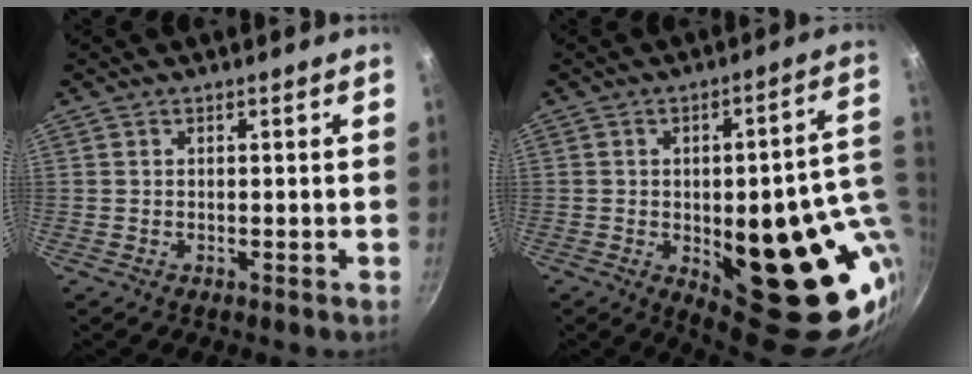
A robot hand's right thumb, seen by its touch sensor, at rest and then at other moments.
{"total": 26.5, "force": [-3.6, 10.9, 23.9], "torque": [-0.245, -0.008, -0.028]}